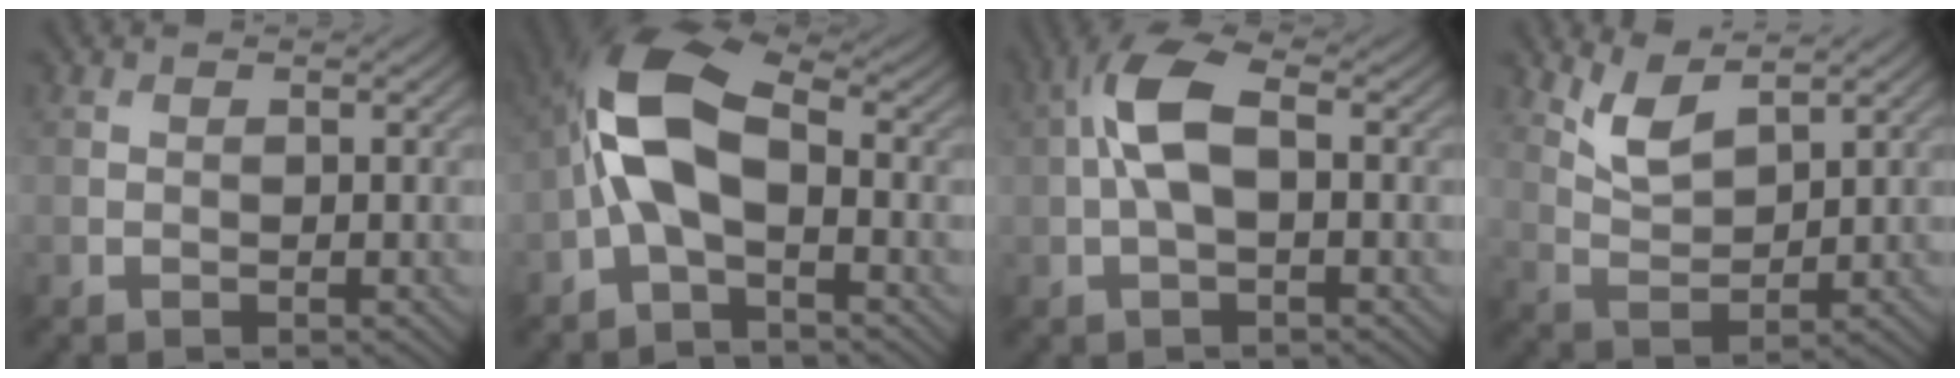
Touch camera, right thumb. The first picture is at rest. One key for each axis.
{"total": 9.3, "fx": -0.8, "fy": 4.5, "fz": 8.1, "tx": -0.172, "ty": 0.028, "tz": -0.034}
{"total": 6.4, "fx": 0.3, "fy": 2.7, "fz": 5.8, "tx": -0.131, "ty": 0.019, "tz": -0.003}
{"total": 4.8, "fx": 3.4, "fy": 1.5, "fz": 3.0, "tx": -0.078, "ty": -0.006, "tz": 0.076}